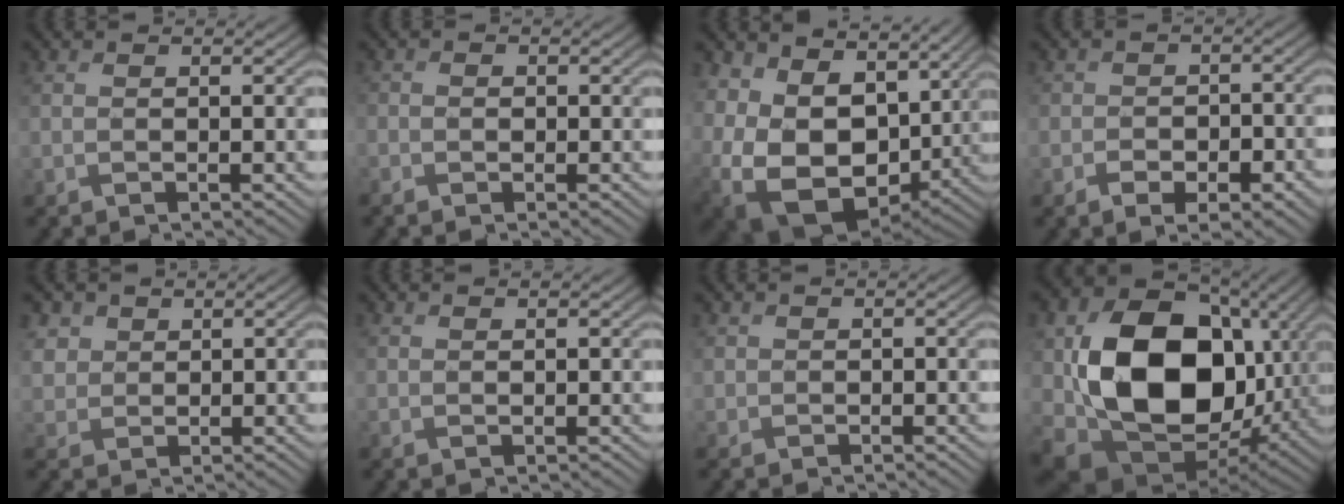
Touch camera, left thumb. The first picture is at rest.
{"total": 1.0, "force": [-0.7, 0.2, -0.7], "torque": [0.015, 0.001, -0.014]}
{"total": 16.1, "force": [0.9, 12.6, 9.9], "torque": [-0.255, -0.036, 0.037]}
{"total": 4.5, "force": [-2.6, 3.1, 1.8], "torque": [-0.022, -0.018, -0.042]}
{"total": 3.0, "force": [1.6, 2.5, -0.1], "torque": [-0.021, 0.002, 0.036]}
{"total": 0.6, "force": [0.6, 0.0, 0.0], "torque": [-0.001, -0.003, 0.017]}
{"total": 0.9, "force": [0.4, 0.4, -0.7], "torque": [0.007, 0.002, 0.017]}
{"total": 17.7, "force": [-0.3, 13.2, 11.9], "torque": [-0.260, -0.029, 0.002]}